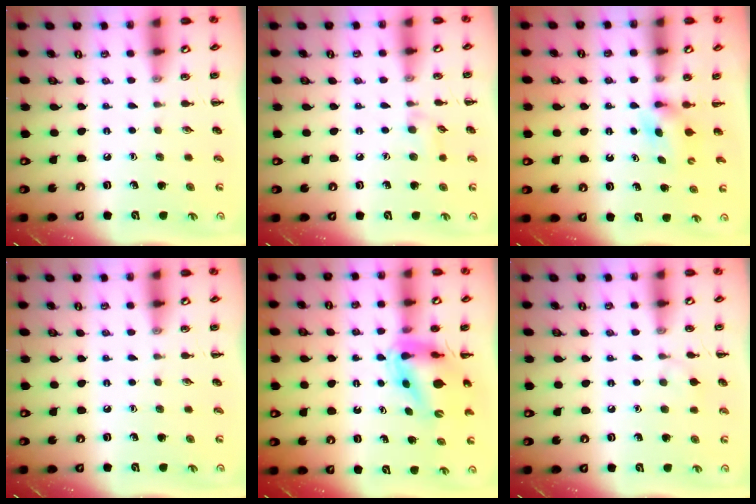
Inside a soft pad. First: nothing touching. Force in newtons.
{"total": 6.4, "press": 5.9, "slide": 2.4}
{"total": 3.8, "press": 3.6, "slide": 1.2}
{"total": 0.0}
{"total": 10.6, "press": 10.1, "slide": 3.2}
{"total": 5.6, "press": 5.3, "slide": 1.6}